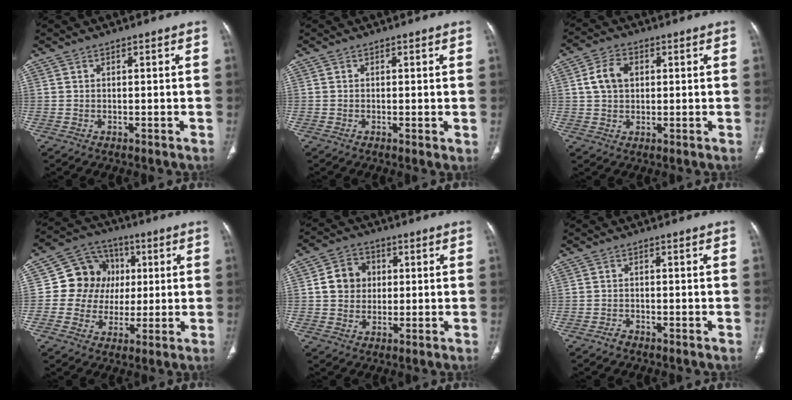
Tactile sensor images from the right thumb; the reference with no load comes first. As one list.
[{"total": 1.0, "force": [-0.1, 0.3, 1.0], "torque": [-0.019, -0.006, -0.004]}, {"total": 6.1, "force": [1.3, 4.5, 4.0], "torque": [-0.067, 0.007, 0.020]}, {"total": 12.0, "force": [1.4, 11.0, 4.7], "torque": [-0.032, 0.012, 0.019]}, {"total": 7.3, "force": [0.8, 6.4, 3.4], "torque": [-0.033, 0.006, 0.007]}, {"total": 1.4, "force": [-1.2, 0.7, 0.3], "torque": [-0.011, 0.005, -0.022]}]